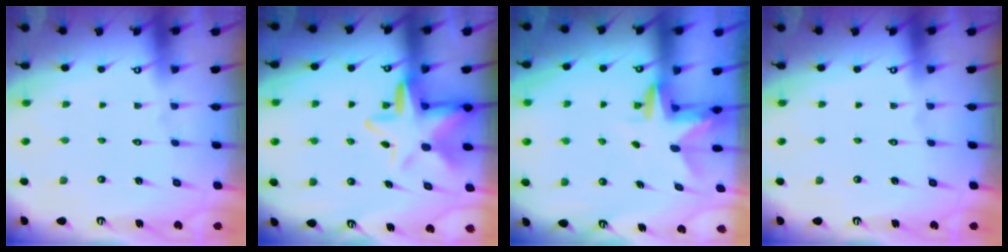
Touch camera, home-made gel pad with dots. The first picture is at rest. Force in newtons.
{"total": 10.0, "press": 9.7, "slide": 2.3}
{"total": 3.1, "press": 3.1, "slide": 0.2}
{"total": 0.0}